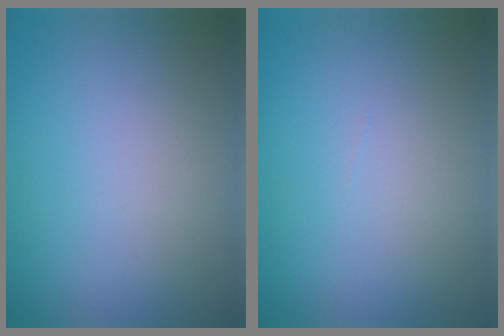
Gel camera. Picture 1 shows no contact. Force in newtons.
{"total": 0.0}